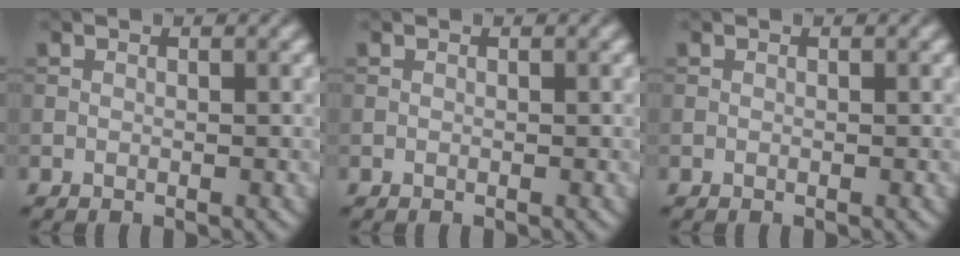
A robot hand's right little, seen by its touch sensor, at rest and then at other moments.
{"total": 0.0}
{"total": 0.0}